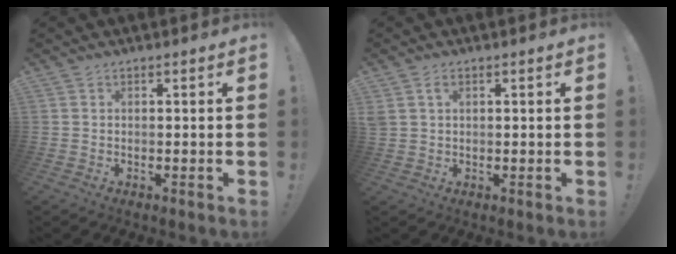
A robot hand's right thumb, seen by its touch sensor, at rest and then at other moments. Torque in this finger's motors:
{"motor_torque": [0.84, 0.28, 0.17, 0.18, 0.04]}